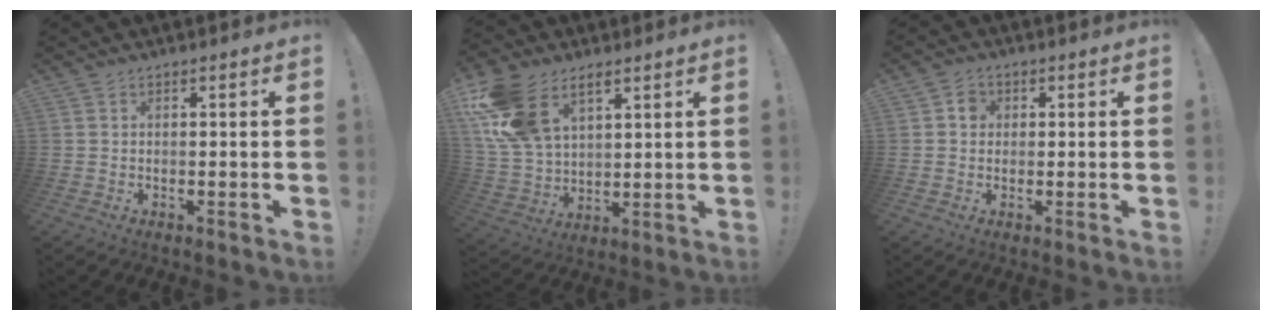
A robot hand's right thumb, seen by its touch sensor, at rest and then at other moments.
{"total": 16.9, "force": [8.4, 11.0, 9.6], "torque": [-0.200, -0.036, 0.163]}
{"total": 3.2, "force": [0.2, 2.8, 1.5], "torque": [-0.018, 0.005, 0.001]}